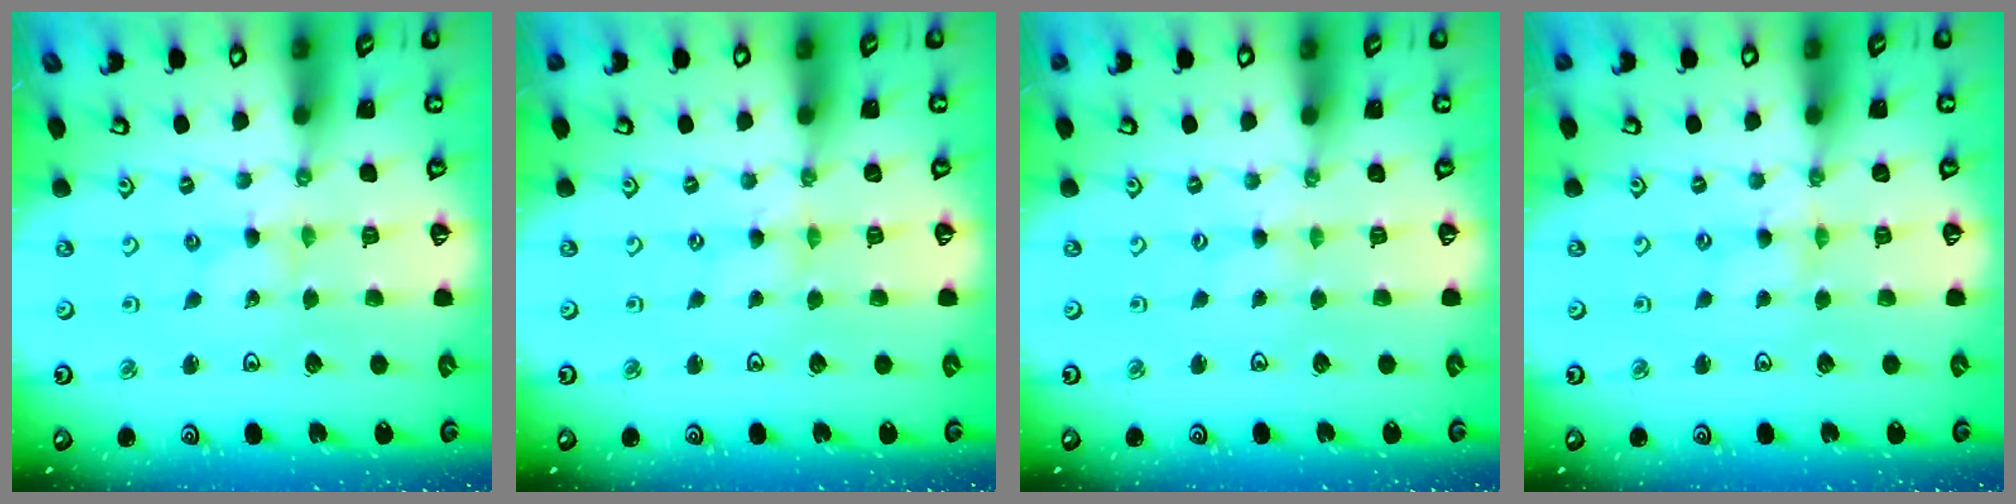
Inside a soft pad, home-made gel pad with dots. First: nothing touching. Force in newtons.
{"total": 0.0}
{"total": 0.0}
{"total": 1.7, "press": 1.7, "slide": 0.2}